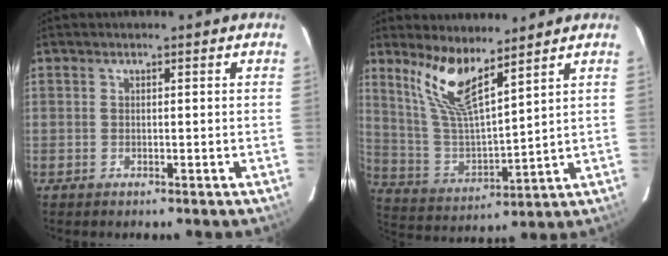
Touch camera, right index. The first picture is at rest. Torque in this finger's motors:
{"motor_torque": [1.07, 0.97, 0.72, 0.17]}